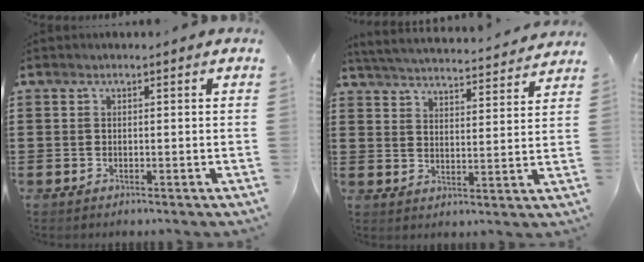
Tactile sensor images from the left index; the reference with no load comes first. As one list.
[{"total": 4.3, "force": [4.2, -0.4, 0.5], "torque": [-0.033, -0.037, 0.068]}]